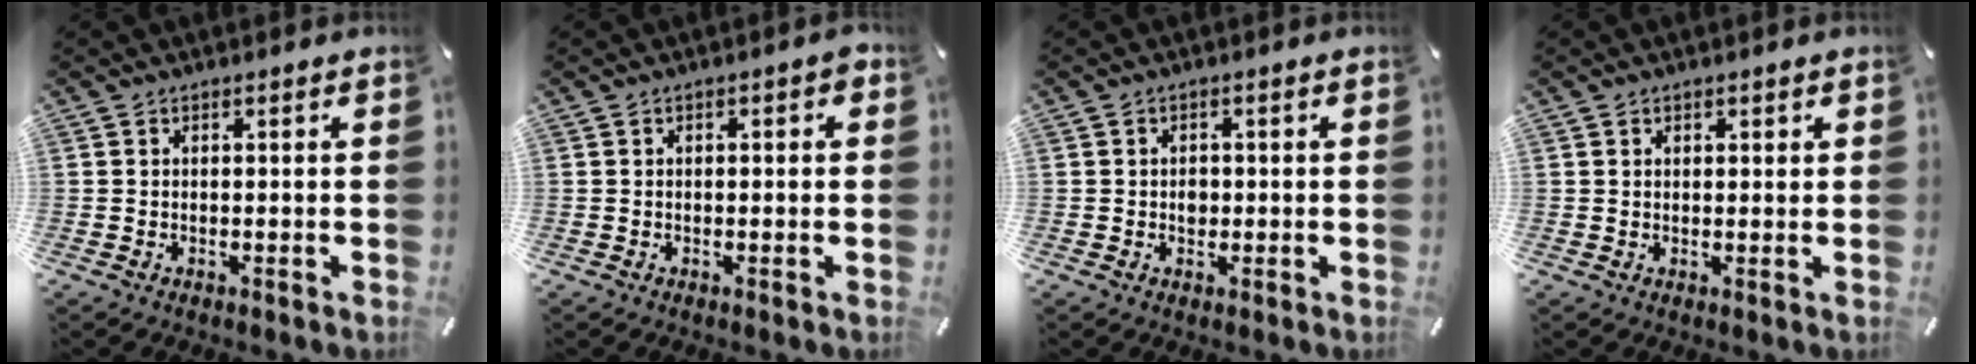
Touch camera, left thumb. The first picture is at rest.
{"total": 1.5, "force": [0.0, 0.6, 1.3], "torque": [-0.024, 0.004, -0.001]}
{"total": 2.0, "force": [-0.1, 1.7, 1.1], "torque": [-0.006, -0.001, -0.006]}
{"total": 1.0, "force": [0.7, 0.7, 0.2], "torque": [0.004, -0.002, 0.012]}